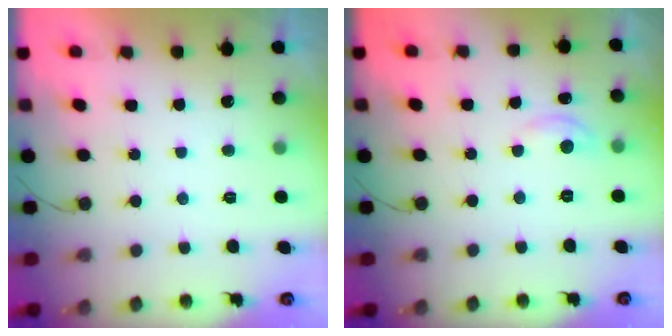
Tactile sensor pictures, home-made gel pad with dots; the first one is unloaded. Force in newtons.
{"total": 2.8, "press": 2.8, "slide": 0.3}